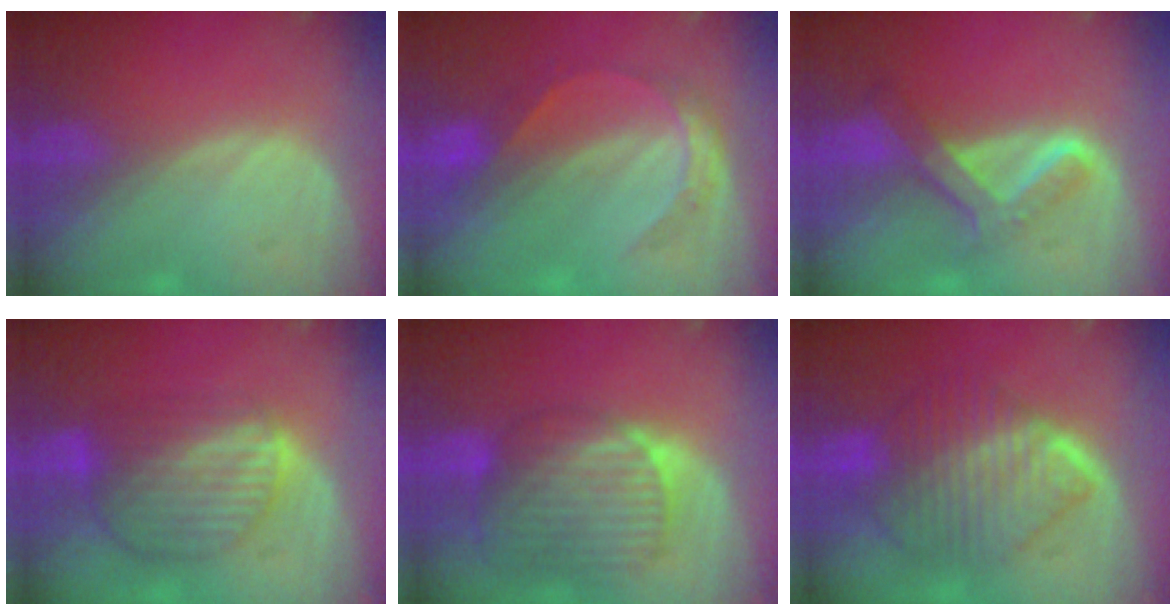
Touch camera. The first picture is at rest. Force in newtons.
{"total": 4.8, "press": 4.7, "slide": 1.0}
{"total": 6.7, "press": 5.7, "slide": 3.6}
{"total": 8.7, "press": 7.6, "slide": 4.3}
{"total": 10.6, "press": 9.1, "slide": 5.6}
{"total": 10.1, "press": 10.1, "slide": 1.0}